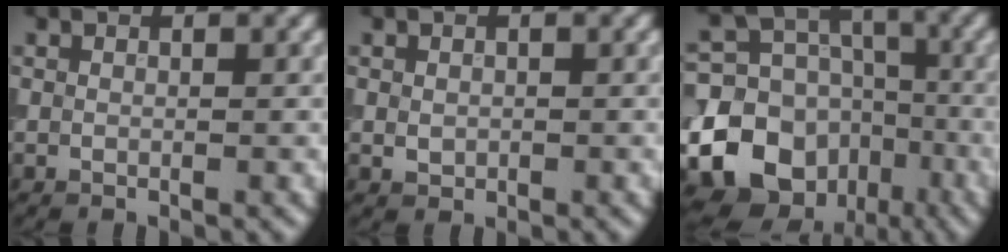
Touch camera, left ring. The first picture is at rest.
{"total": 1.0, "force": [0.0, 0.9, 0.5], "torque": [-0.007, -0.002, 0.000]}
{"total": 16.9, "force": [-6.6, 14.3, 5.9], "torque": [-0.127, -0.034, -0.116]}